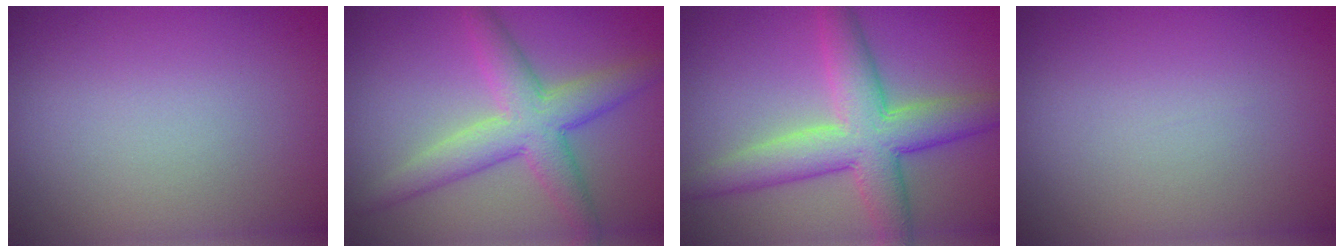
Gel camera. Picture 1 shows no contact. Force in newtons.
{"total": 5.5, "press": 5.5, "slide": 0.2}
{"total": 7.2, "press": 7.2, "slide": 0.4}
{"total": 0.0}